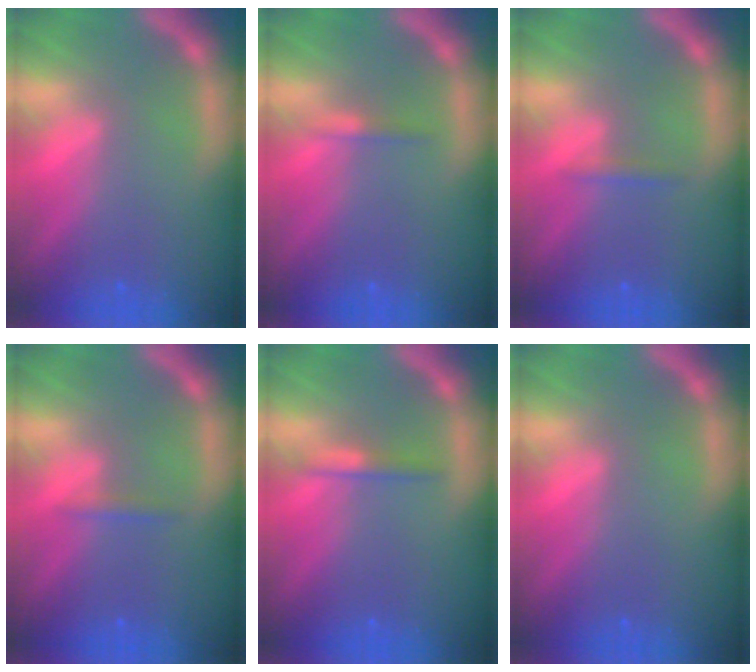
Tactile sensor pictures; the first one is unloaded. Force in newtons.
{"total": 0.9}
{"total": 0.9}
{"total": 0.9}
{"total": 1.4}
{"total": 0.0}